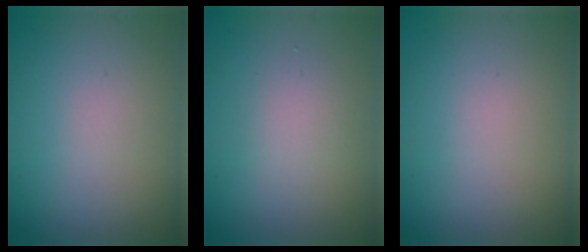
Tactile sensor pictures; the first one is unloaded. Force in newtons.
{"total": 1.6, "press": 1.6, "slide": 0.1}
{"total": 0.0}